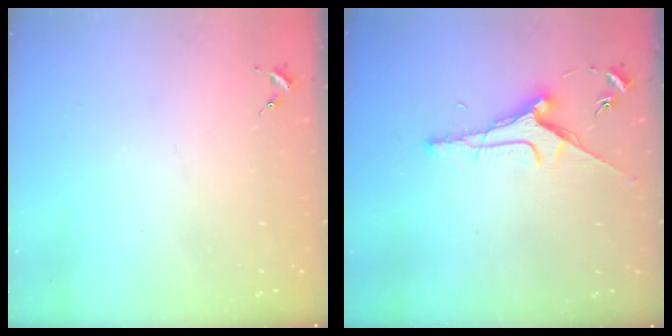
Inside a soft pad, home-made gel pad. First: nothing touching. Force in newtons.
{"total": 6.9, "press": 6.9, "slide": 0.2}